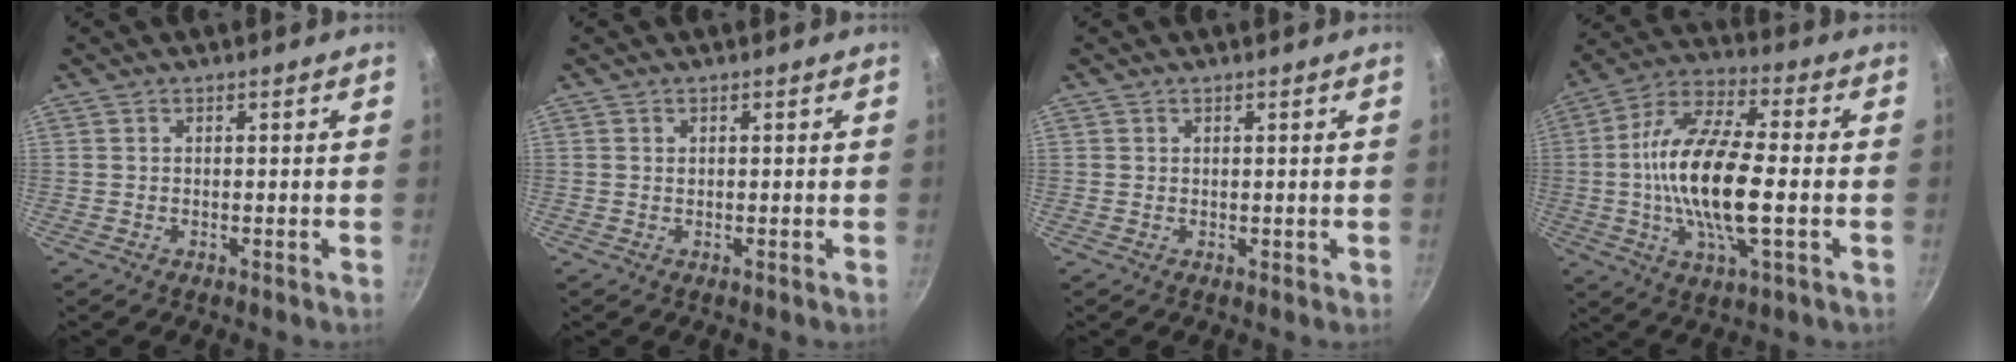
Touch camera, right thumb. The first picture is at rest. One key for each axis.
{"total": 0.0}
{"total": 0.6, "fx": 0.2, "fy": 0.5, "fz": 0.0, "tx": 0.006, "ty": -0.001, "tz": 0.001}
{"total": 18.1, "fx": -1.7, "fy": 6.7, "fz": 16.8, "tx": -0.320, "ty": 0.022, "tz": -0.045}